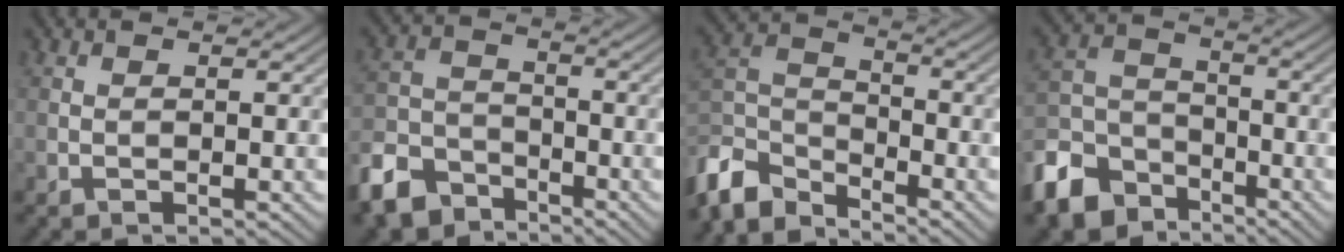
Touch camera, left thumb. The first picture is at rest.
{"total": 8.6, "force": [-6.3, 4.8, 3.3], "torque": [-0.083, -0.013, -0.139]}
{"total": 8.4, "force": [-6.8, 3.5, 3.5], "torque": [-0.083, -0.007, -0.156]}
{"total": 10.3, "force": [-6.9, 6.4, 4.2], "torque": [-0.112, -0.017, -0.148]}